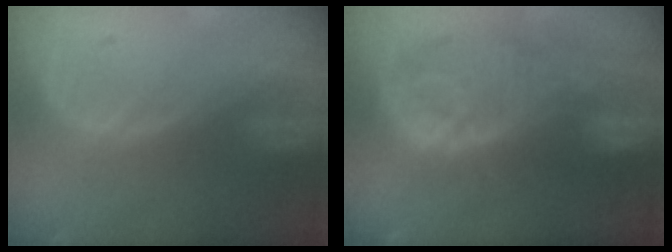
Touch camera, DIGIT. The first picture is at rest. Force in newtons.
{"total": 12.1, "press": 10.9, "slide": 5.2}